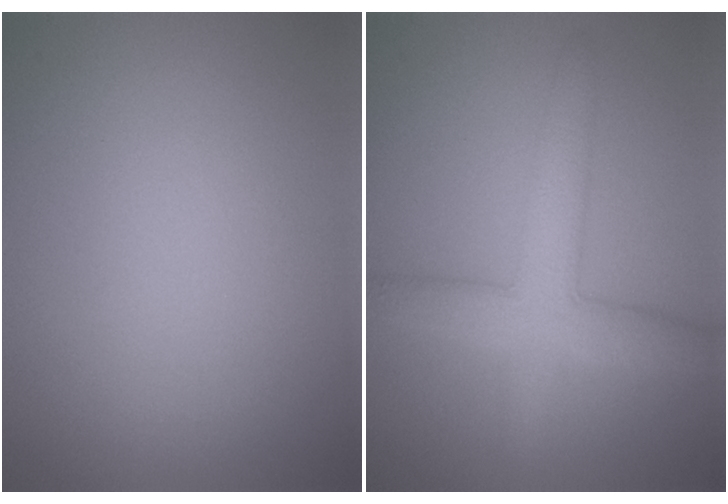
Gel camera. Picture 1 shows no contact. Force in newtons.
{"total": 5.4, "press": 5.3, "slide": 0.4}